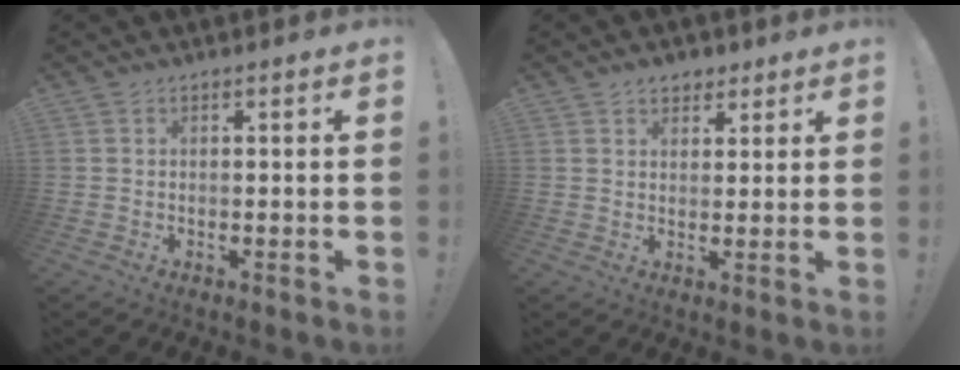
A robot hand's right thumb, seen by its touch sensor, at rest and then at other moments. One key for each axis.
{"total": 4.3, "fx": 2.8, "fy": 3.1, "fz": 1.1, "tx": -0.008, "ty": -0.010, "tz": 0.050}